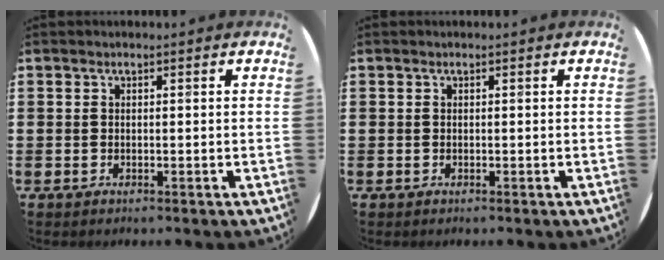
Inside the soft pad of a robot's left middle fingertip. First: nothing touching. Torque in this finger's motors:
{"motor_torque": [-0.07, 0.07, 0.00, 0.00]}